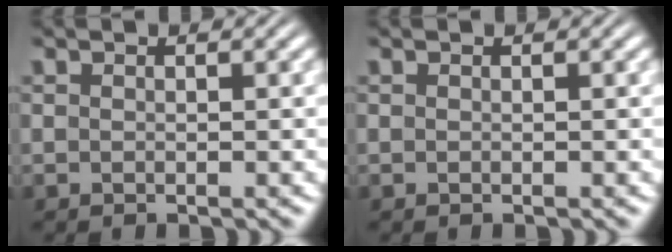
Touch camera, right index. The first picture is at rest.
{"total": 0.0}